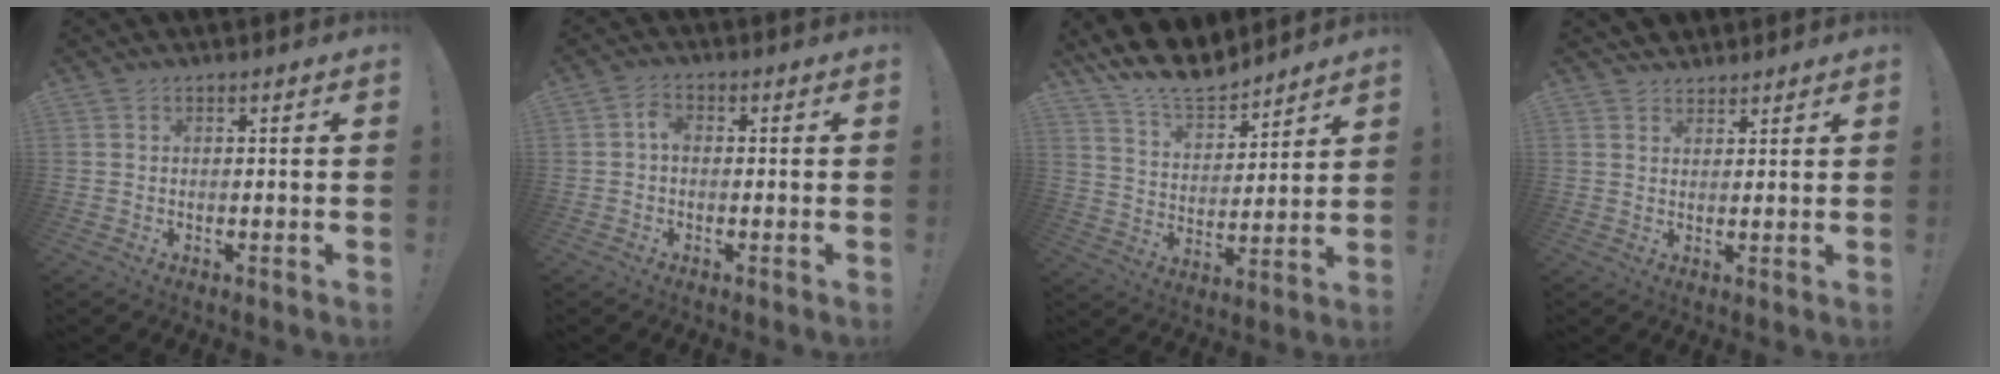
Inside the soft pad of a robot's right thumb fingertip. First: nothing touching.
{"total": 2.9, "force": [-0.5, 1.8, 2.3], "torque": [-0.044, 0.012, -0.011]}
{"total": 12.9, "force": [11.4, 4.6, 4.0], "torque": [-0.086, -0.091, 0.209]}
{"total": 2.9, "force": [2.5, 1.5, 0.1], "torque": [0.008, -0.016, 0.046]}